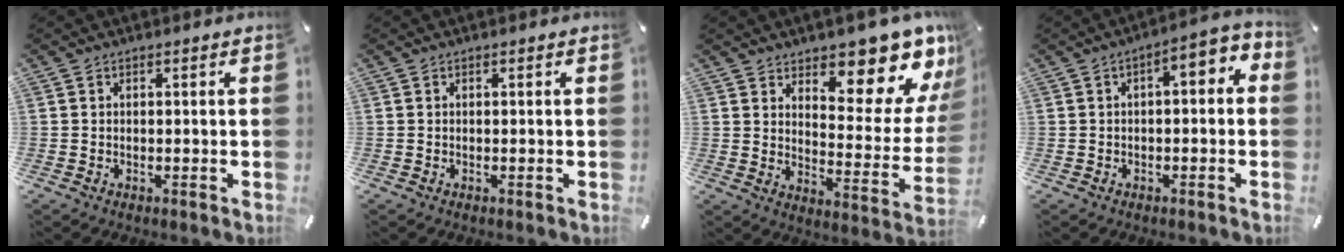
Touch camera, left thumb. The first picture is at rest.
{"total": 0.0}
{"total": 13.8, "force": [11.2, 4.9, 6.3], "torque": [-0.062, -0.116, 0.182]}
{"total": 5.0, "force": [-0.2, 2.4, 4.4], "torque": [-0.060, -0.004, -0.013]}